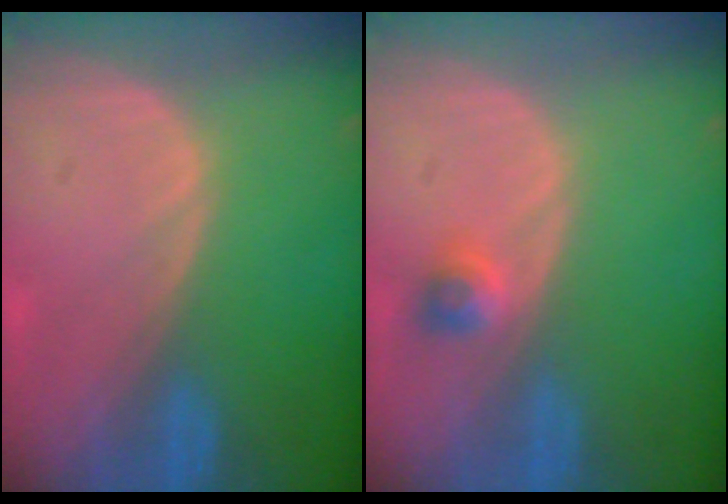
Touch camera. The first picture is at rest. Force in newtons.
{"total": 2.4, "press": 2.0, "slide": 1.2}